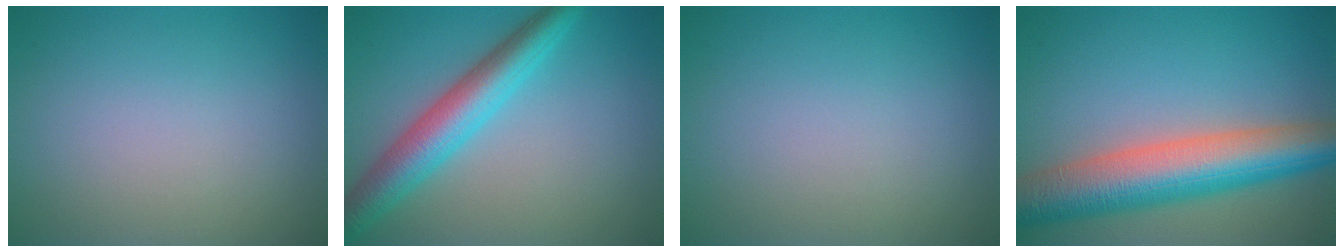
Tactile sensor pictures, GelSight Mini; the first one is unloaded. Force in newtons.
{"total": 5.7, "press": 5.7, "slide": 0.2}
{"total": 0.0}
{"total": 9.7, "press": 9.7, "slide": 0.6}